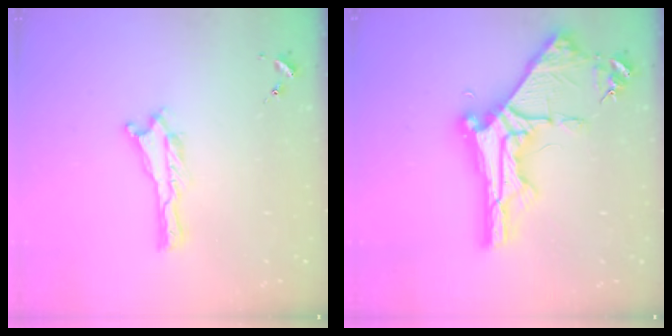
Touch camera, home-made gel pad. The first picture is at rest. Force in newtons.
{"total": 10.3, "press": 10.2, "slide": 1.2}